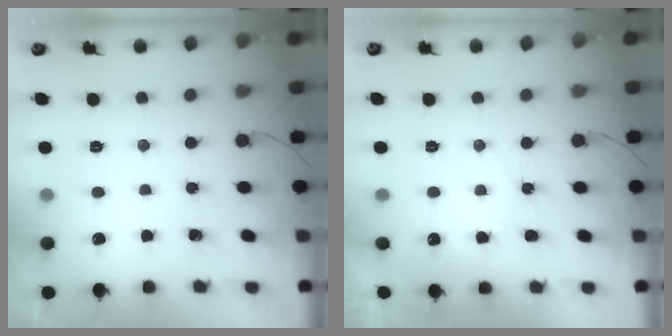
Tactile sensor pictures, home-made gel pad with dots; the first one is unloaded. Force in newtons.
{"total": 4.7, "press": 4.7, "slide": 0.4}